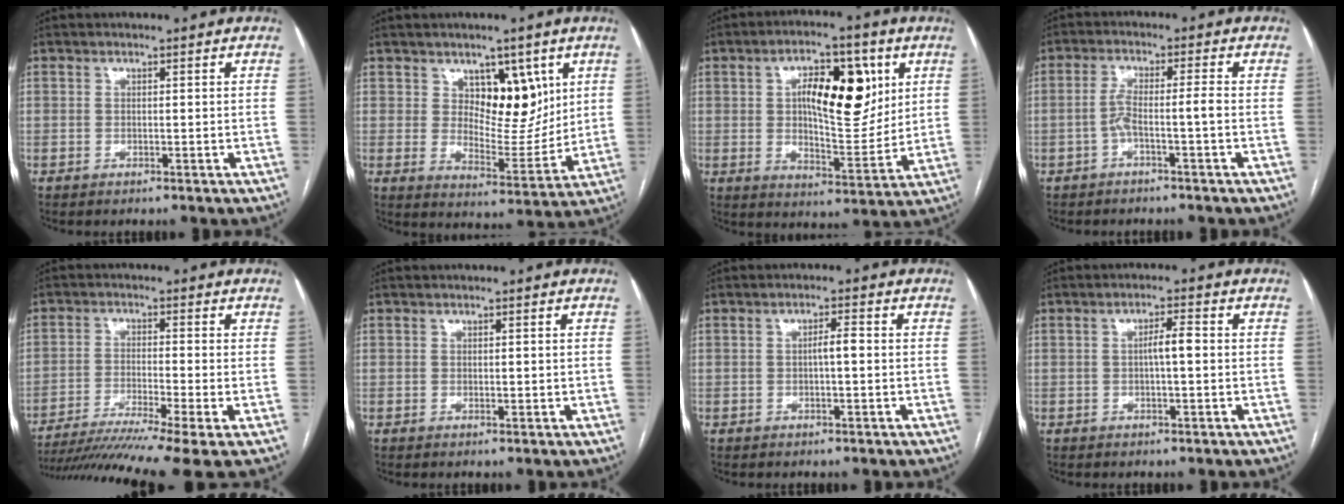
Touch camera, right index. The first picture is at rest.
{"total": 9.3, "force": [4.4, 5.0, 6.6], "torque": [-0.090, -0.003, 0.079]}
{"total": 13.6, "force": [4.0, 5.4, 11.8], "torque": [-0.184, 0.016, 0.068]}
{"total": 3.8, "force": [-1.6, -0.3, 3.4], "torque": [-0.067, 0.016, -0.027]}
{"total": 13.3, "force": [-10.2, -1.6, 8.4], "torque": [-0.143, -0.028, -0.167]}
{"total": 0.8, "force": [0.1, 0.4, 0.7], "torque": [-0.010, -0.002, 0.003]}
{"total": 2.1, "force": [-0.2, 0.3, 2.1], "torque": [-0.035, 0.004, -0.003]}
{"total": 2.9, "force": [-0.1, 0.4, 2.9], "torque": [-0.049, 0.004, -0.002]}